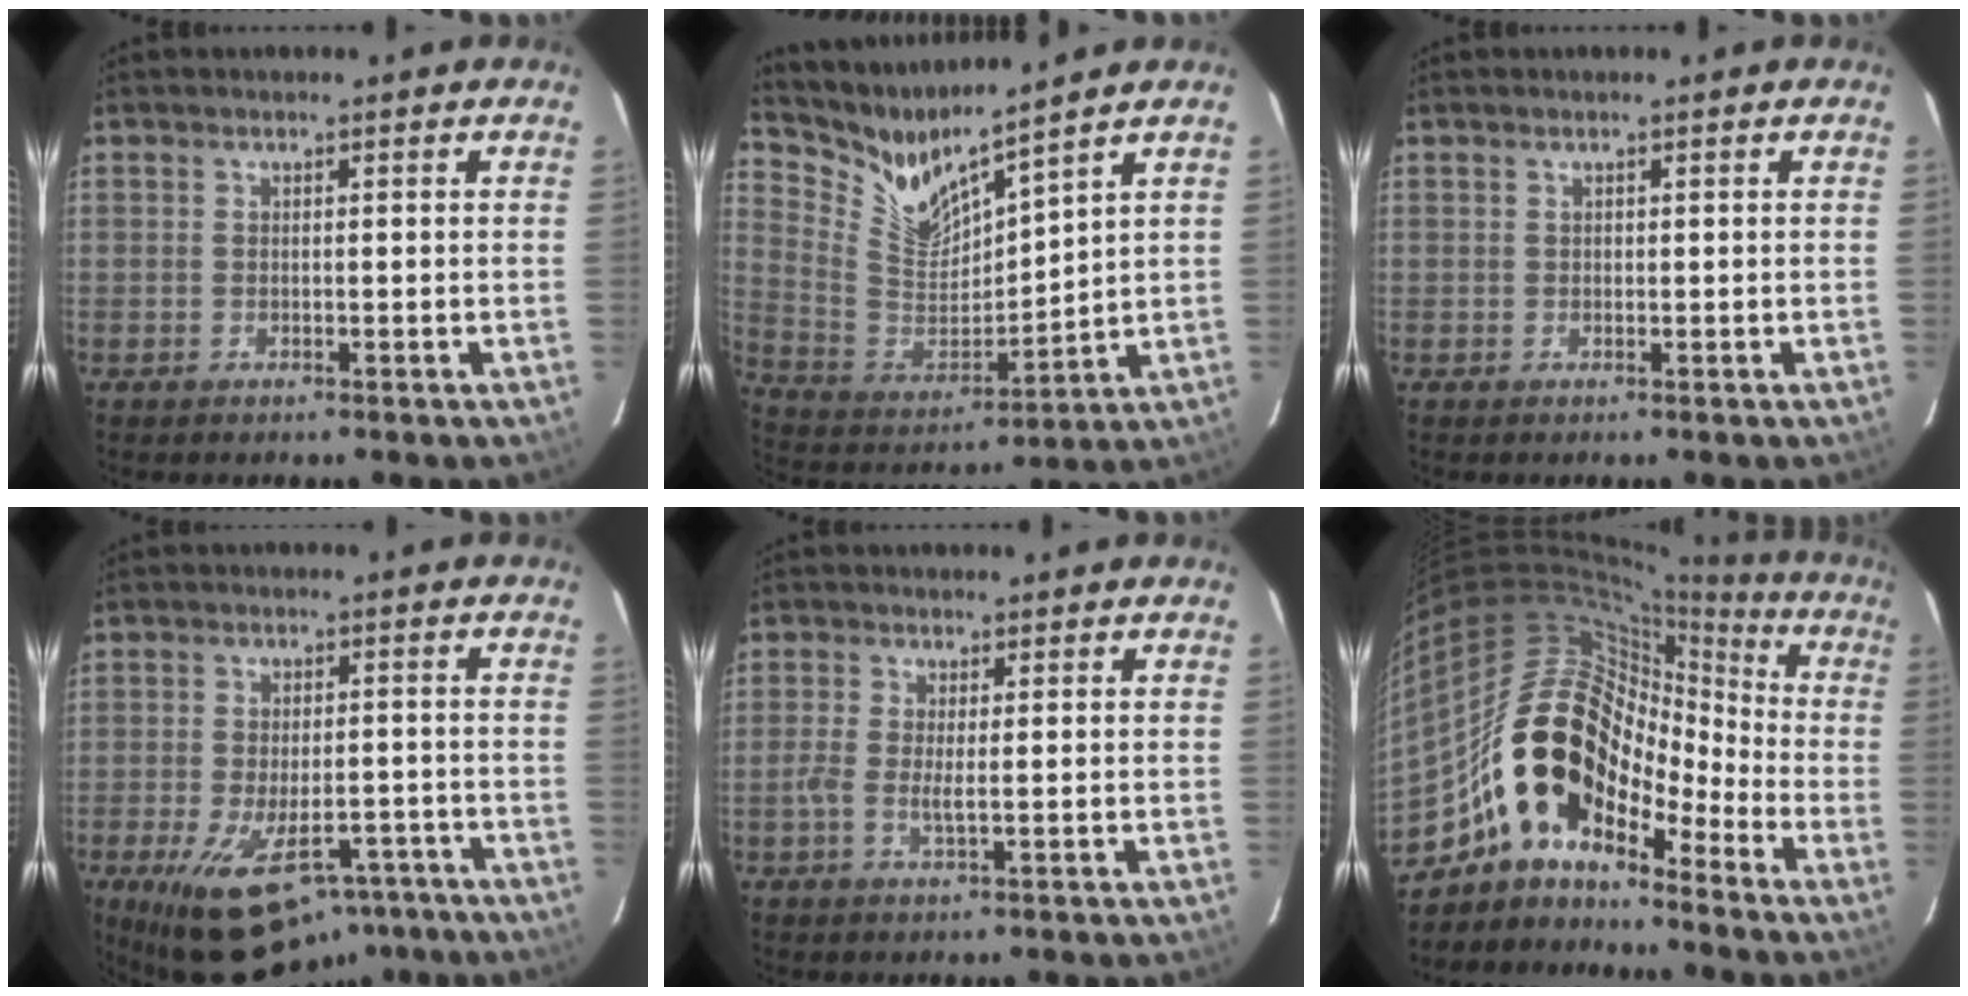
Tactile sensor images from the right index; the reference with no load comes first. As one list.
[{"total": 10.5, "force": [9.7, 1.1, 4.0], "torque": [-0.096, -0.033, 0.199]}, {"total": 0.0}, {"total": 18.3, "force": [-11.3, 9.2, 11.1], "torque": [-0.218, -0.014, -0.159]}, {"total": 3.1, "force": [-0.5, 0.6, 3.0], "torque": [-0.066, -0.002, -0.014]}, {"total": 15.8, "force": [-9.8, 9.2, 8.3], "torque": [-0.143, 0.019, -0.188]}]